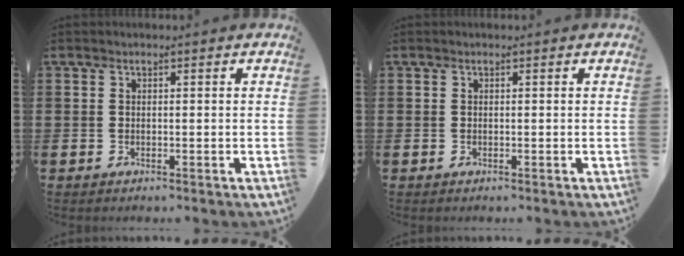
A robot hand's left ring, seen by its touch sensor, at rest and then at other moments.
{"total": 0.0}